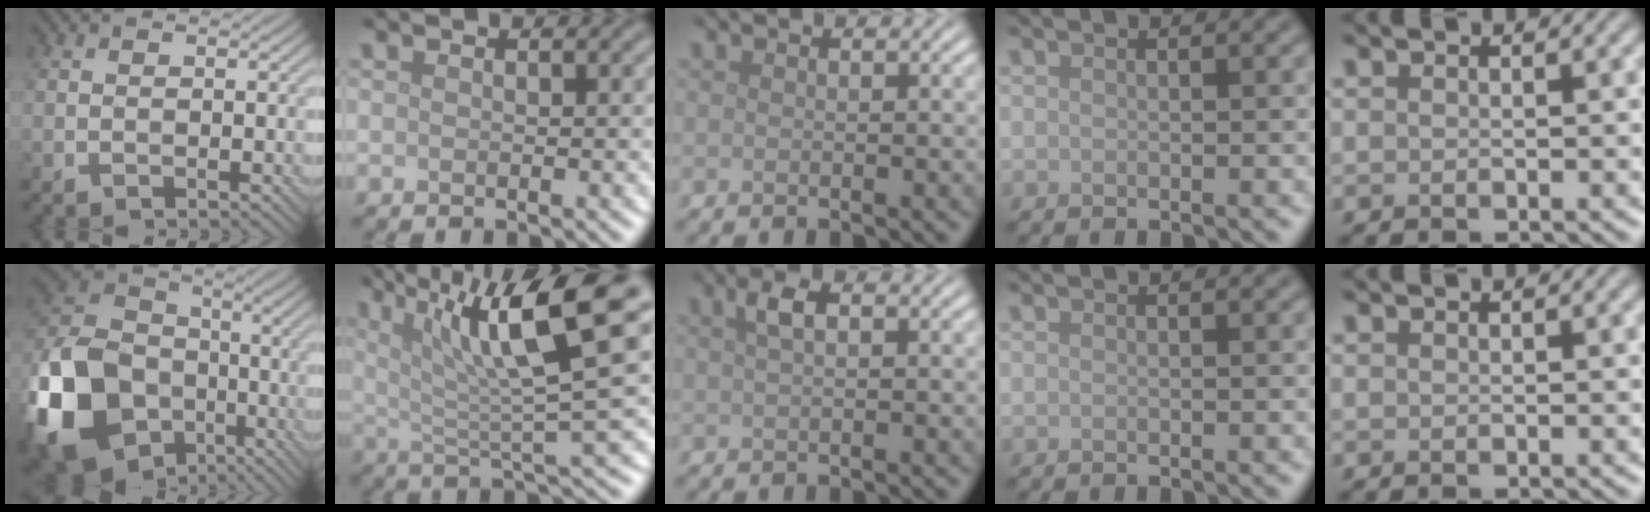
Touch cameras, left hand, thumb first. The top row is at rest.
{"thumb": {"total": 18.8, "force": [-7.7, 14.0, 9.8], "torque": [-0.275, -0.026, -0.162]}, "index": {"total": 11.2, "force": [4.5, 2.3, 10.0], "torque": [-0.151, 0.010, 0.075]}, "middle": {"total": 1.8, "force": [0.7, 0.7, 1.6], "torque": [-0.030, 0.010, 0.010]}}